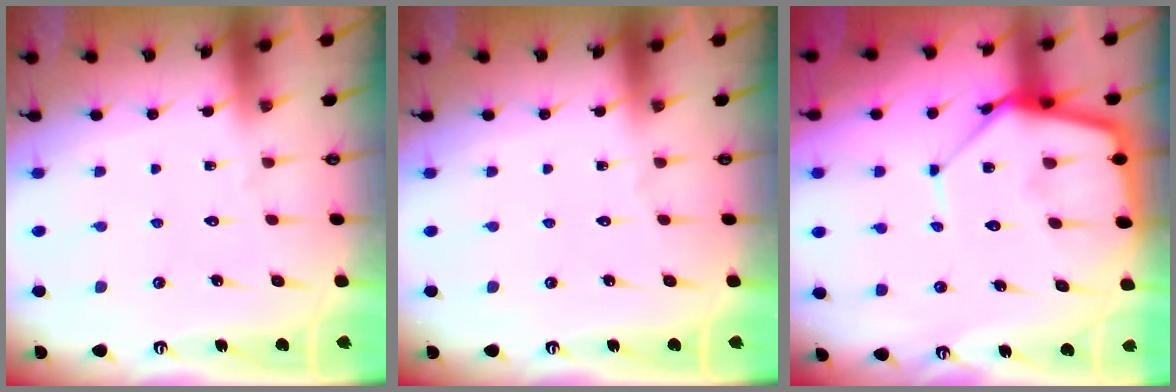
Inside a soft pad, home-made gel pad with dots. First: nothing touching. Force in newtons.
{"total": 0.0}
{"total": 14.2, "press": 14.1, "slide": 1.2}